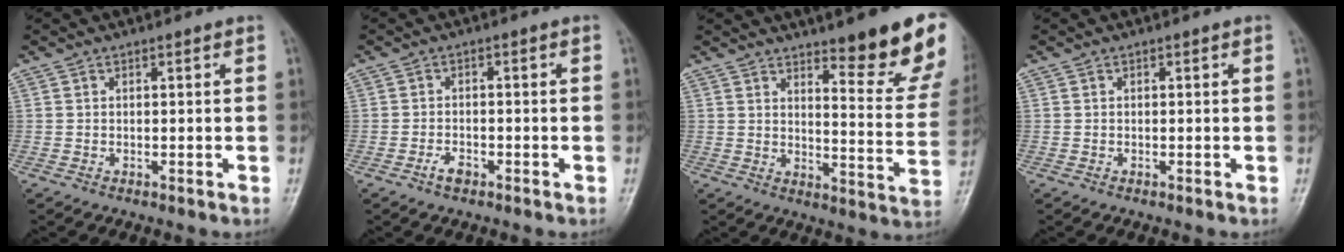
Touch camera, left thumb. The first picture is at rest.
{"total": 2.4, "force": [-1.6, 1.2, 1.4], "torque": [-0.027, 0.012, -0.029]}
{"total": 16.4, "force": [11.0, 3.2, 11.7], "torque": [-0.114, -0.079, 0.147]}
{"total": 0.0}